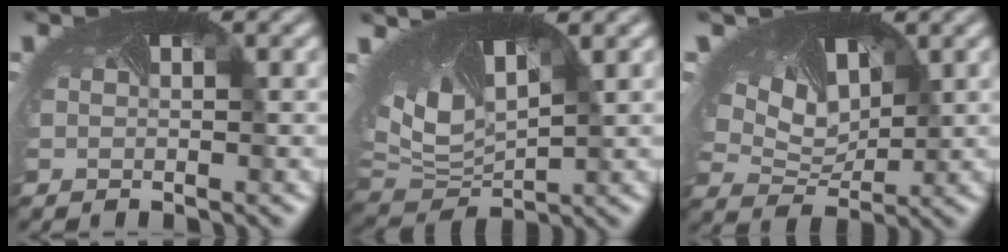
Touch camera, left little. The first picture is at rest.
{"total": 10.2, "force": [3.2, 5.7, 7.8], "torque": [-0.187, 0.000, 0.070]}
{"total": 8.4, "force": [5.3, 4.6, 4.7], "torque": [-0.116, 0.018, 0.091]}